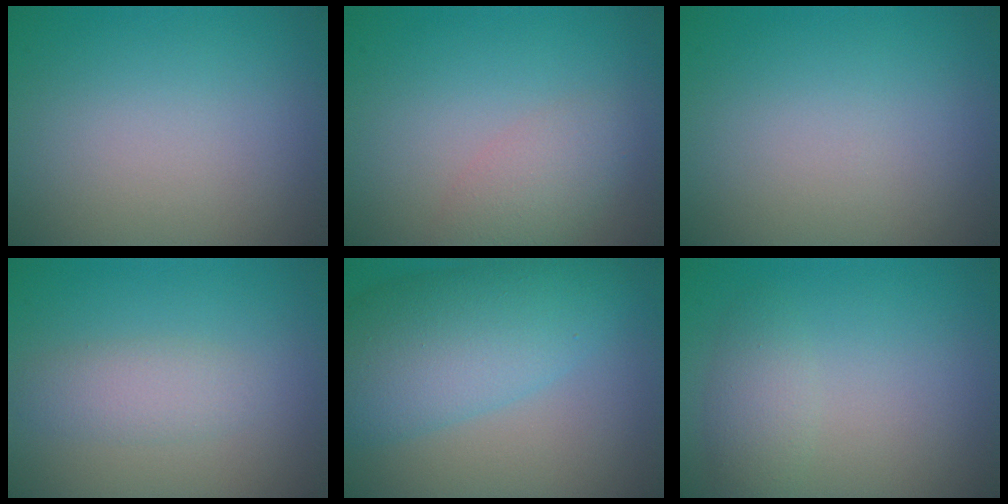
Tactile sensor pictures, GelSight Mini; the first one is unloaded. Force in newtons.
{"total": 2.8, "press": 2.8, "slide": 0.1}
{"total": 0.0}
{"total": 2.2, "press": 2.2, "slide": 0.0}
{"total": 8.0, "press": 8.0, "slide": 0.1}
{"total": 2.0, "press": 2.0, "slide": 0.1}